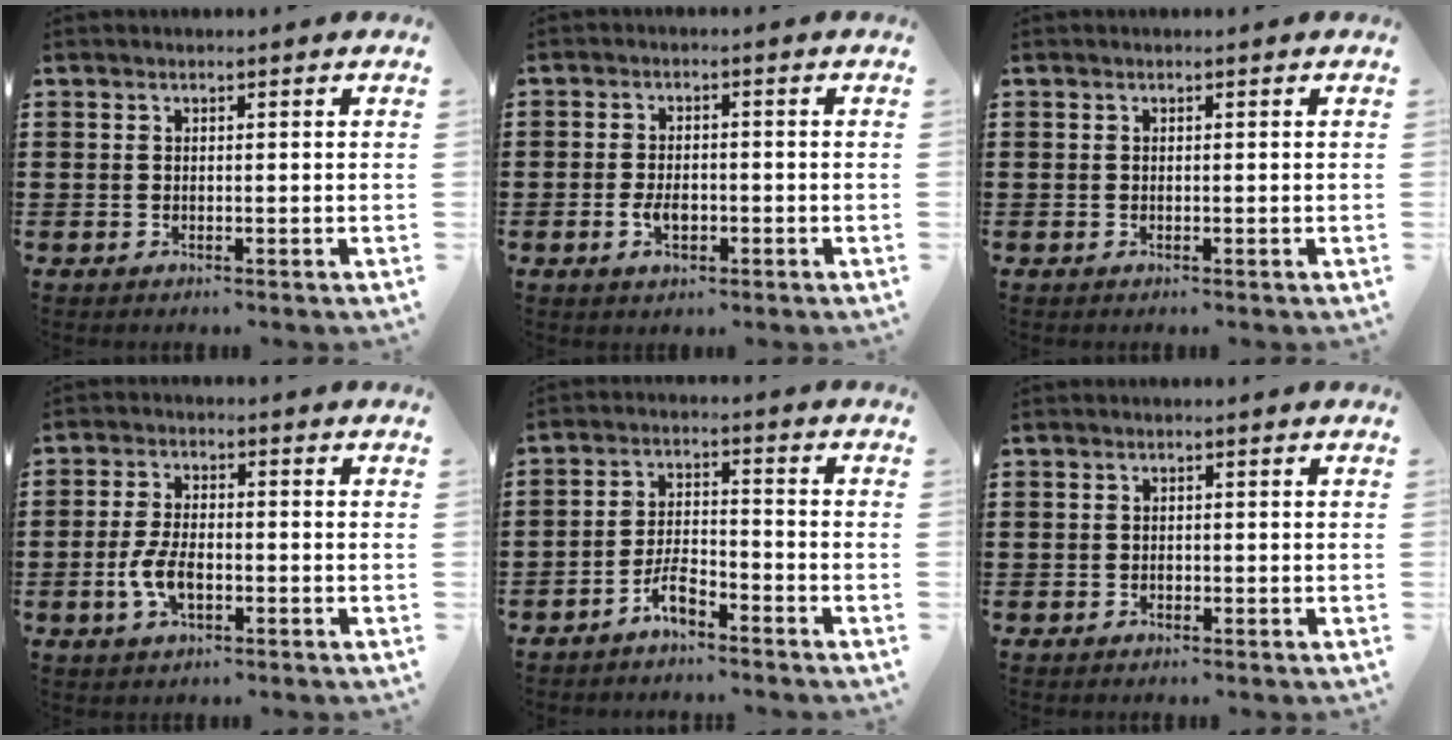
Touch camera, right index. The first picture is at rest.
{"total": 3.4, "force": [-1.1, 1.8, 2.7], "torque": [-0.059, -0.003, -0.020]}
{"total": 0.0}
{"total": 5.2, "force": [-1.5, 2.6, 4.3], "torque": [-0.103, -0.004, -0.034]}
{"total": 4.7, "force": [-3.6, 1.4, 2.7], "torque": [-0.061, 0.009, -0.073]}
{"total": 0.7, "force": [-0.3, 0.5, 0.2], "torque": [-0.007, -0.001, -0.007]}